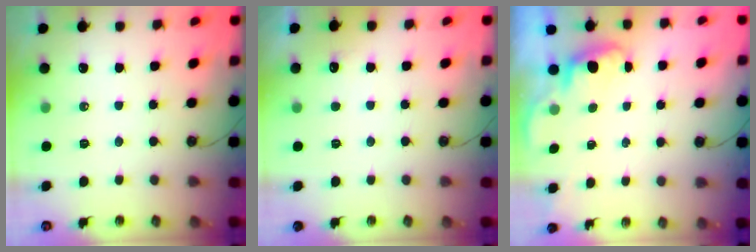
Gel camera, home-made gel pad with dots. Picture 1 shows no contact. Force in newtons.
{"total": 3.6, "press": 3.4, "slide": 1.3}
{"total": 1.0, "press": 0.7, "slide": 0.7}